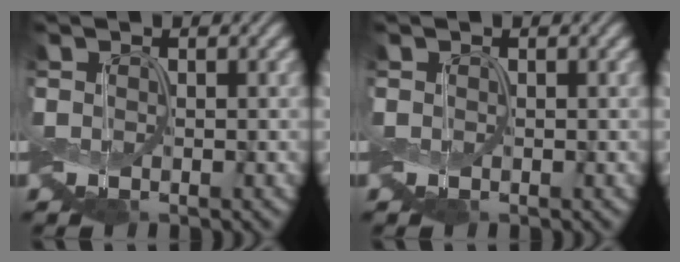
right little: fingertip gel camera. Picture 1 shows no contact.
{"total": 0.0}